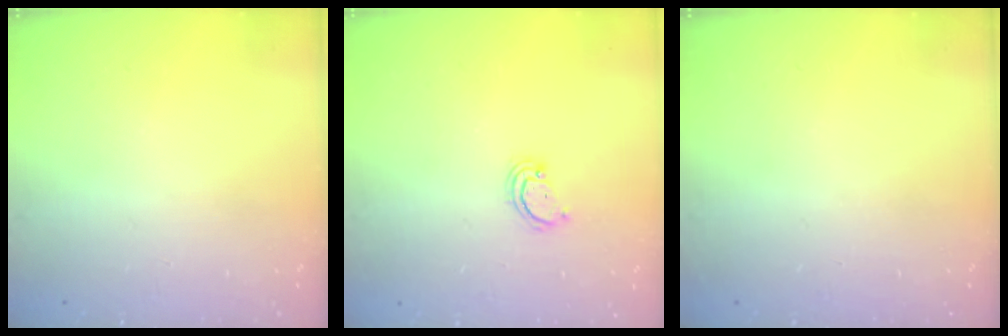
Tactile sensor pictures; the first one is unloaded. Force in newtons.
{"total": 2.6, "press": 2.6, "slide": 0.3}
{"total": 0.0}